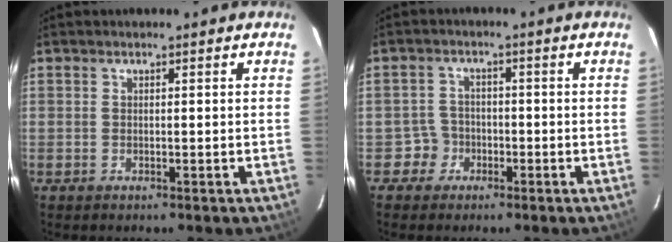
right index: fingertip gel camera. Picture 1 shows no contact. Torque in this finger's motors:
{"motor_torque": [-0.35, 0.03, -0.25, -0.21]}